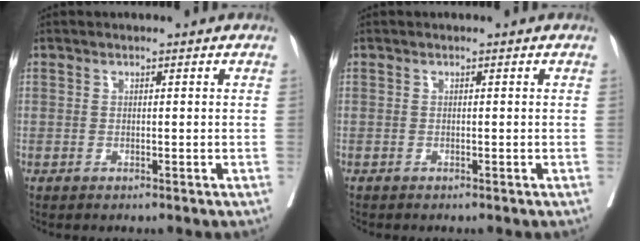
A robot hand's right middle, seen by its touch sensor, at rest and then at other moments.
{"total": 0.8, "force": [-0.8, -0.1, 0.2], "torque": [-0.006, -0.001, -0.016]}